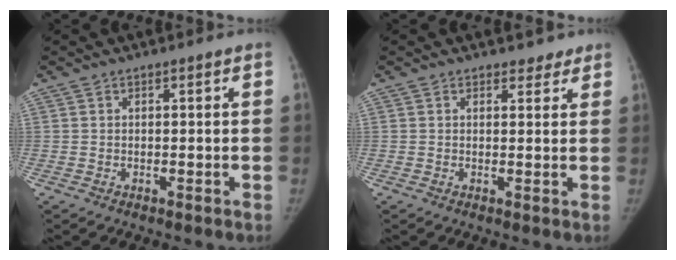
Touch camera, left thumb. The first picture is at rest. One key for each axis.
{"total": 2.5, "fx": 2.0, "fy": 1.5, "fz": 0.5, "tx": 0.018, "ty": -0.011, "tz": 0.022}